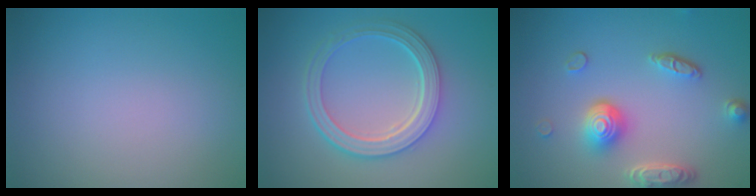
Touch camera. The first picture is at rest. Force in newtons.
{"total": 5.1, "press": 3.9, "slide": 3.3}
{"total": 4.8, "press": 3.7, "slide": 3.1}